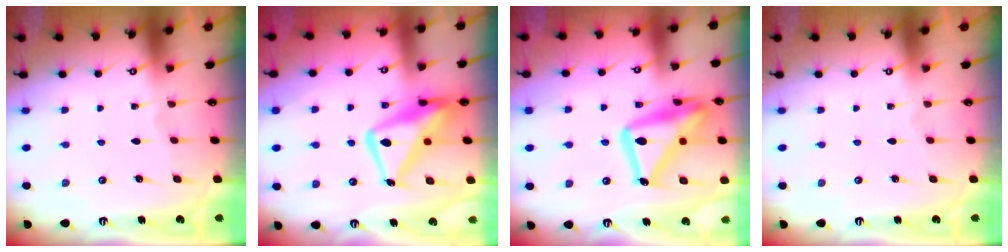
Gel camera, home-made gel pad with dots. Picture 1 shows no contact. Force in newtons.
{"total": 16.5, "press": 16.4, "slide": 1.4}
{"total": 21.1, "press": 21.0, "slide": 1.6}
{"total": 0.0}